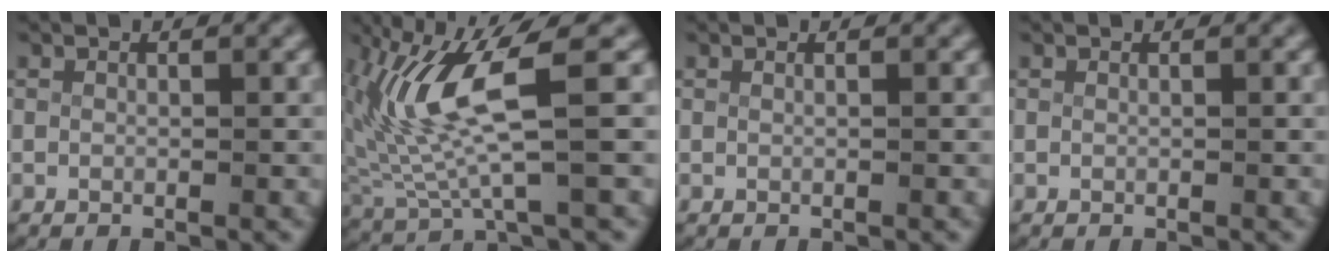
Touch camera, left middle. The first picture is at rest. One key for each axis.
{"total": 7.3, "fx": 0.7, "fy": 2.6, "fz": 6.8, "tx": -0.146, "ty": -0.002, "tz": 0.020}
{"total": 0.0}
{"total": 0.0}